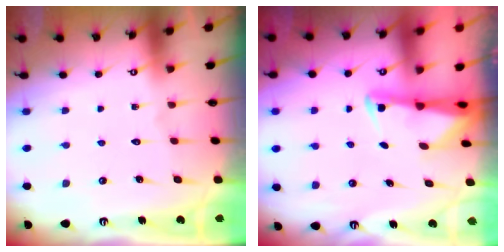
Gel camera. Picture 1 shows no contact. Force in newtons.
{"total": 2.4, "press": 2.3, "slide": 0.4}